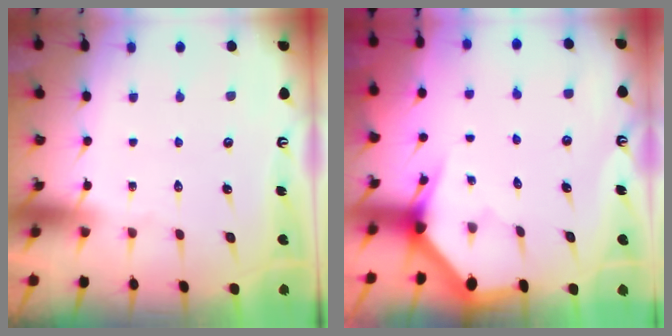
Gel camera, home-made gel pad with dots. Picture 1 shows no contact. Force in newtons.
{"total": 2.9, "press": 2.9, "slide": 0.1}